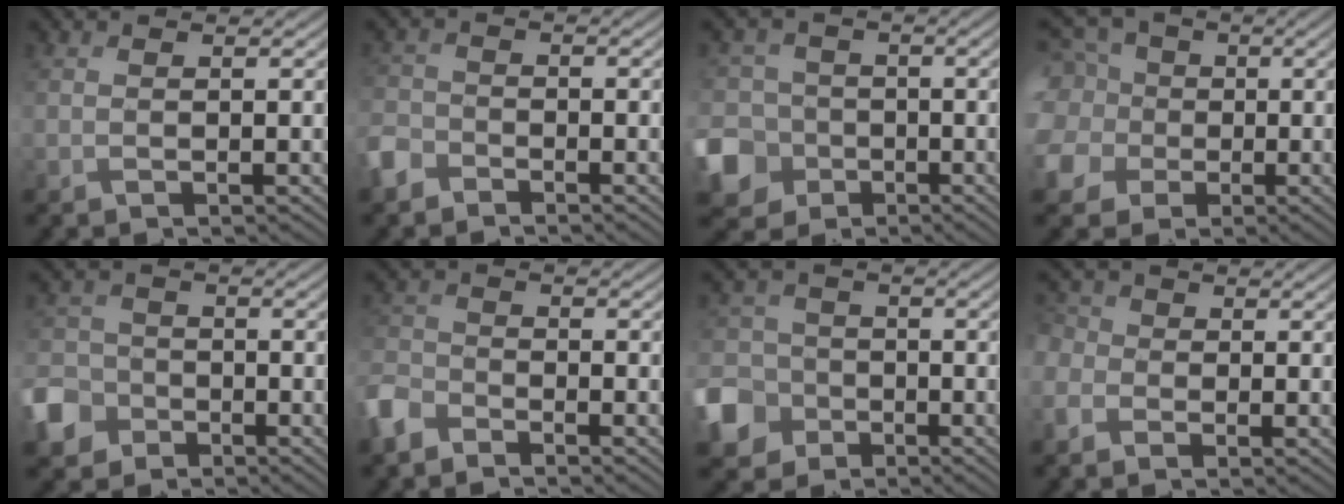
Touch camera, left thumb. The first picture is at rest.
{"total": 3.6, "force": [-2.7, 2.2, 1.0], "torque": [-0.031, -0.003, -0.070]}
{"total": 10.5, "force": [-3.9, 8.9, 3.8], "torque": [-0.118, -0.022, -0.101]}
{"total": 11.4, "force": [-0.3, 10.3, 5.0], "torque": [-0.195, -0.003, -0.023]}
{"total": 7.5, "force": [-4.0, 5.7, 2.8], "torque": [-0.084, -0.013, -0.095]}
{"total": 4.8, "force": [-3.7, 2.5, 1.7], "torque": [-0.046, -0.004, -0.092]}
{"total": 9.9, "force": [-4.5, 8.0, 3.7], "torque": [-0.117, -0.023, -0.112]}
{"total": 3.7, "force": [-1.5, 3.2, 1.3], "torque": [-0.052, 0.000, -0.040]}